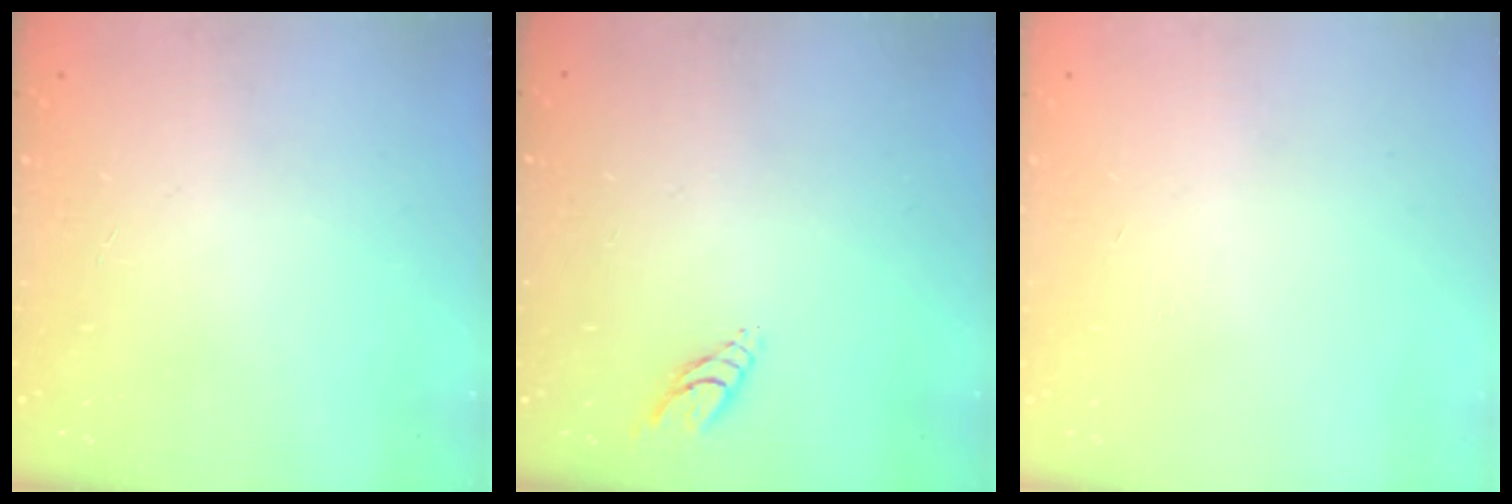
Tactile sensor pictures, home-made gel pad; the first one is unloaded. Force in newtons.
{"total": 4.9, "press": 4.9, "slide": 0.3}
{"total": 0.0}